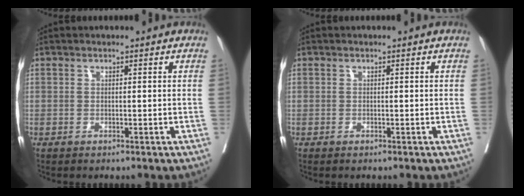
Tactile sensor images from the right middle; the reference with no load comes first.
{"total": 0.0}